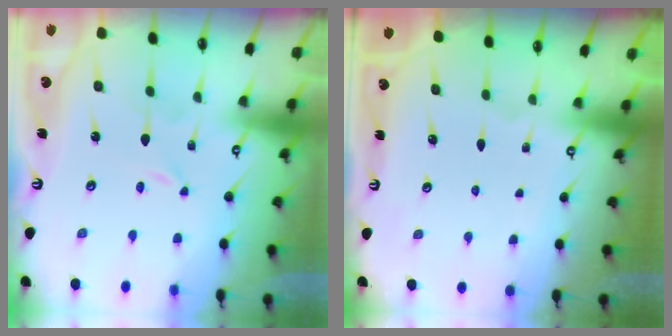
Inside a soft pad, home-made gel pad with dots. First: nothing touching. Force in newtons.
{"total": 0.0}